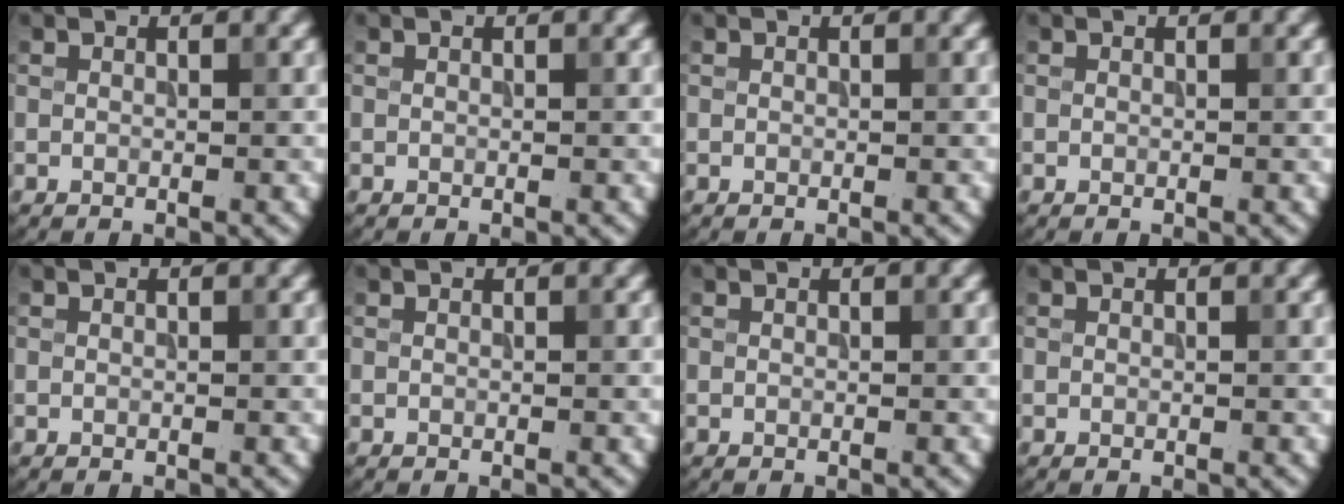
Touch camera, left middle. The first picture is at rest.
{"total": 0.0}
{"total": 0.0}
{"total": 0.0}
{"total": 0.0}
{"total": 0.0}
{"total": 0.0}
{"total": 0.0}